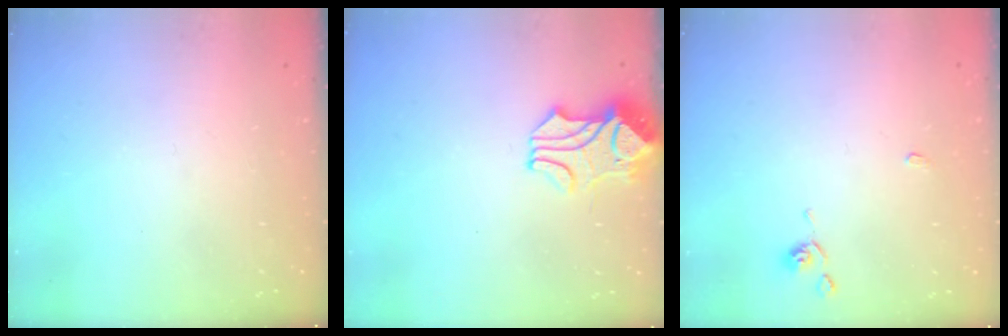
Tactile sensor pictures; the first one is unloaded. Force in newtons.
{"total": 2.4, "press": 2.1, "slide": 1.2}
{"total": 0.9, "press": 0.9, "slide": 0.4}